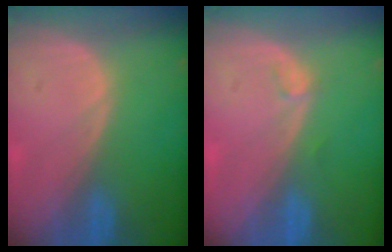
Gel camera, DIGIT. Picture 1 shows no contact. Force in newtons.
{"total": 0.8, "press": 0.7, "slide": 0.1}